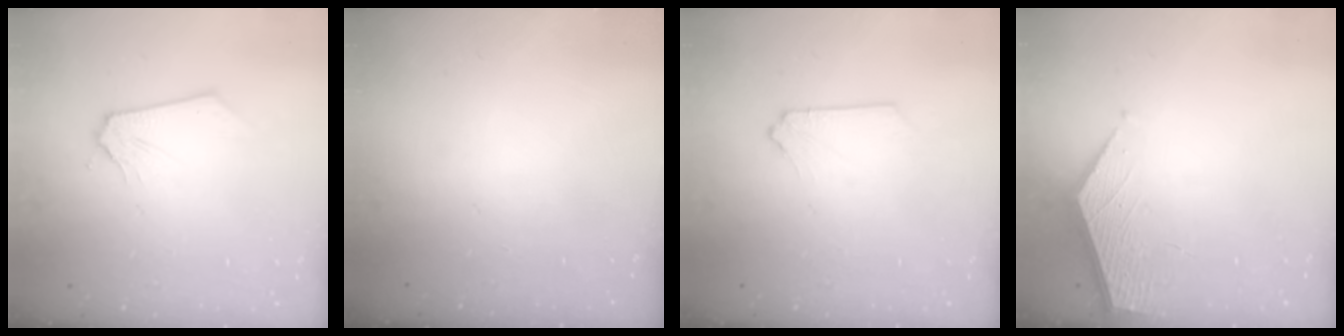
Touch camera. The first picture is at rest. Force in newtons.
{"total": 0.0}
{"total": 0.0}
{"total": 1.9, "press": 1.9, "slide": 0.2}